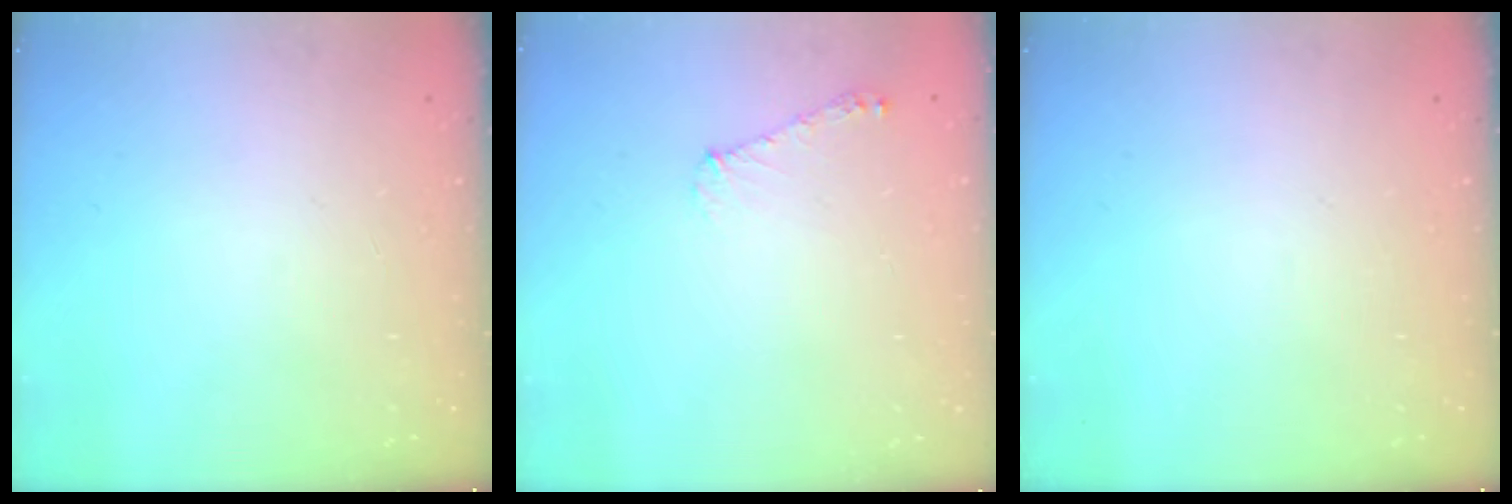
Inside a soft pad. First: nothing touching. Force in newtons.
{"total": 4.4, "press": 4.3, "slide": 0.6}
{"total": 0.0}